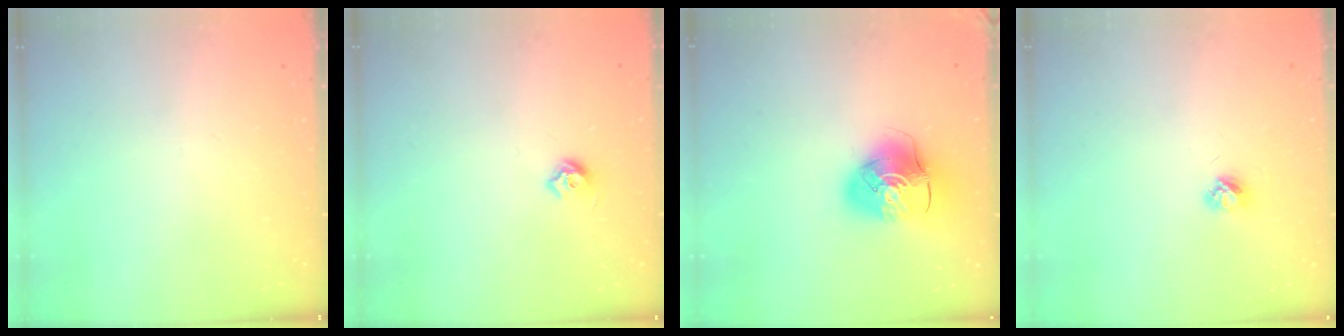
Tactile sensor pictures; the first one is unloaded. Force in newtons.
{"total": 6.0, "press": 5.9, "slide": 1.0}
{"total": 12.6, "press": 12.5, "slide": 1.6}
{"total": 3.7, "press": 3.7, "slide": 0.4}